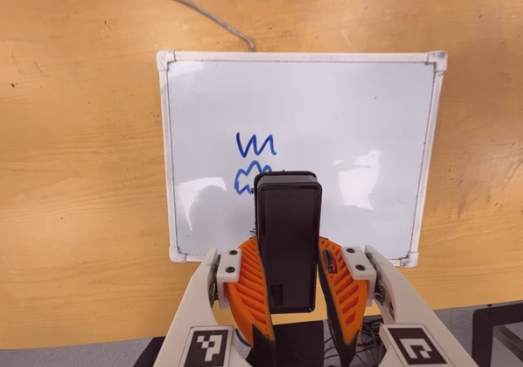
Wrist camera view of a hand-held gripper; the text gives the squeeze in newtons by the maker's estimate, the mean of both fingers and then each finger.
{"total": 8.7, "left": 6.7, "right": 10.6}